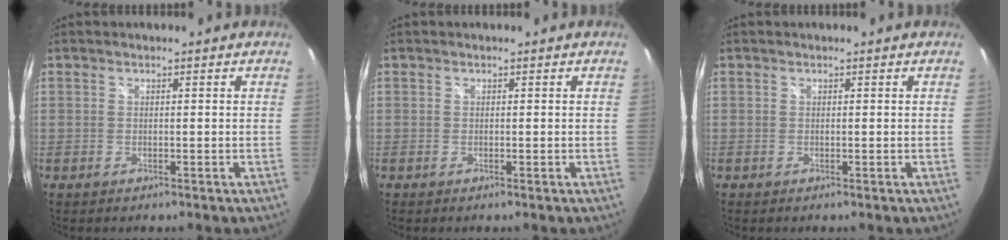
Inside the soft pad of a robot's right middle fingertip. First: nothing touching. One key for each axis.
{"total": 0.0}
{"total": 0.0}